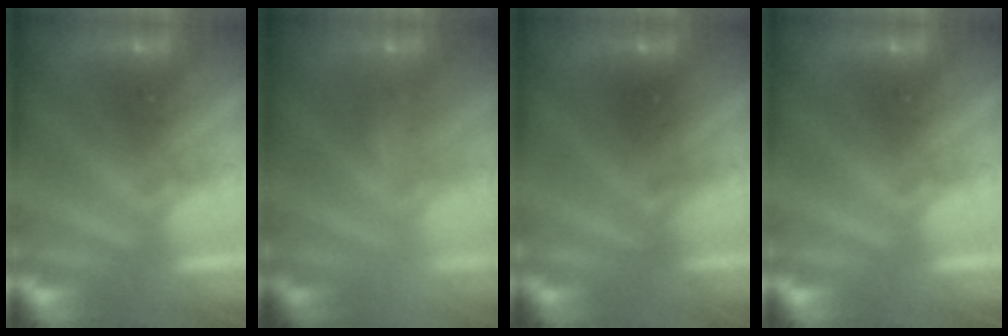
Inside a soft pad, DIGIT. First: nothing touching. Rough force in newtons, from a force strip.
{"total": 2.2}
{"total": 2.3}
{"total": 0.0}